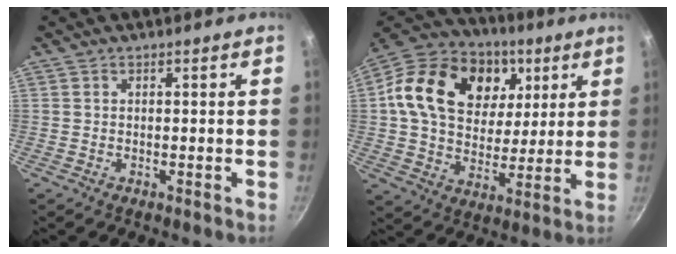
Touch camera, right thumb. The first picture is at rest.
{"total": 24.8, "force": [7.5, 18.1, 15.3], "torque": [-0.245, 0.002, 0.121]}